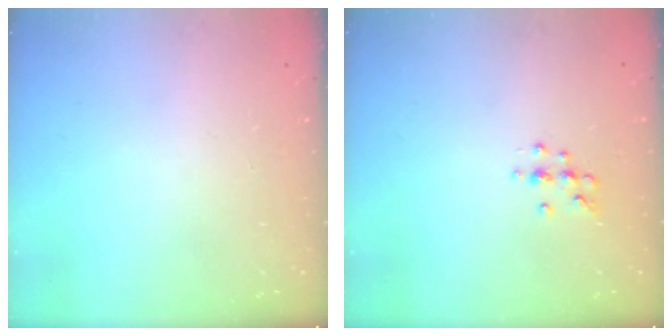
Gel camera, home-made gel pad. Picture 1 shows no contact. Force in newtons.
{"total": 7.3, "press": 7.2, "slide": 1.2}